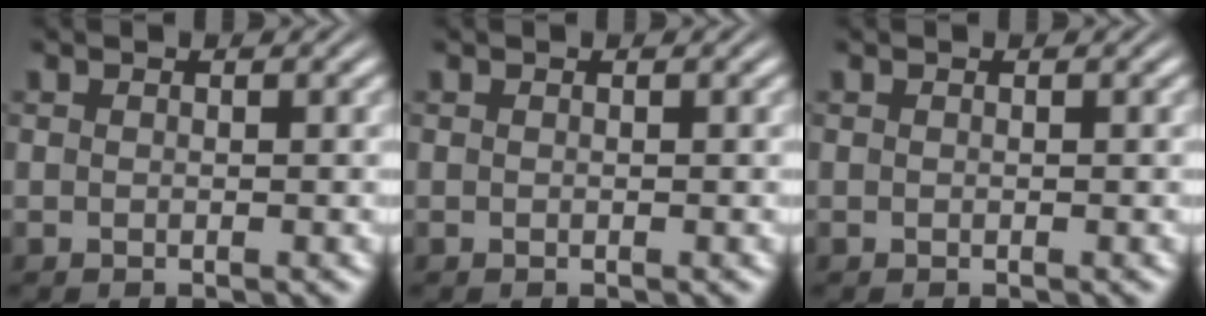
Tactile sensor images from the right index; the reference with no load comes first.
{"total": 0.0}
{"total": 0.0}